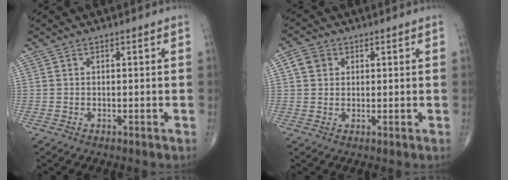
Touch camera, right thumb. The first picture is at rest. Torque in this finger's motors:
{"motor_torque": [-0.35, 0.32, 0.02, -0.02, 0.01]}